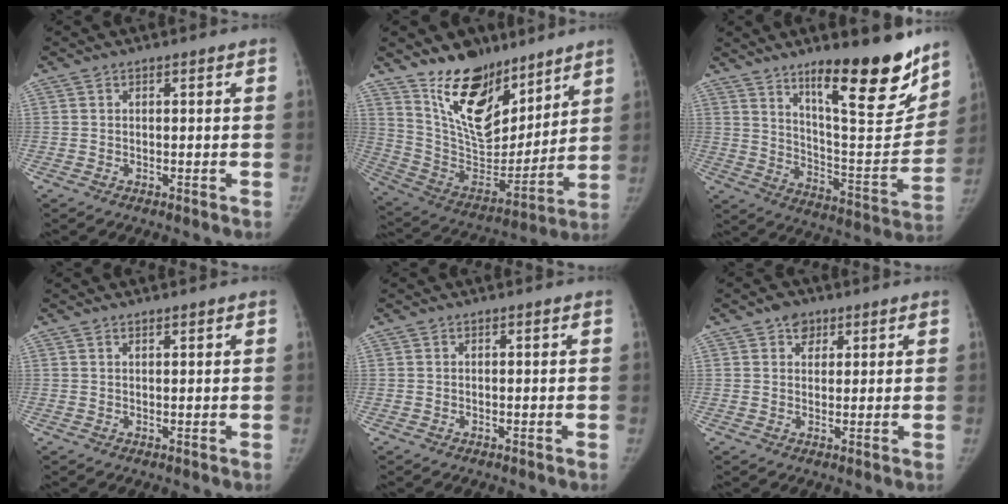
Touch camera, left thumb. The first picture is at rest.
{"total": 20.7, "force": [14.1, 10.4, 11.1], "torque": [-0.132, -0.097, 0.253]}
{"total": 22.3, "force": [14.9, 5.1, 15.8], "torque": [-0.194, -0.102, 0.237]}
{"total": 0.9, "force": [0.8, 0.2, 0.4], "torque": [-0.007, -0.005, 0.014]}
{"total": 0.0}
{"total": 3.6, "force": [1.9, 2.8, 1.2], "torque": [0.004, -0.007, 0.026]}